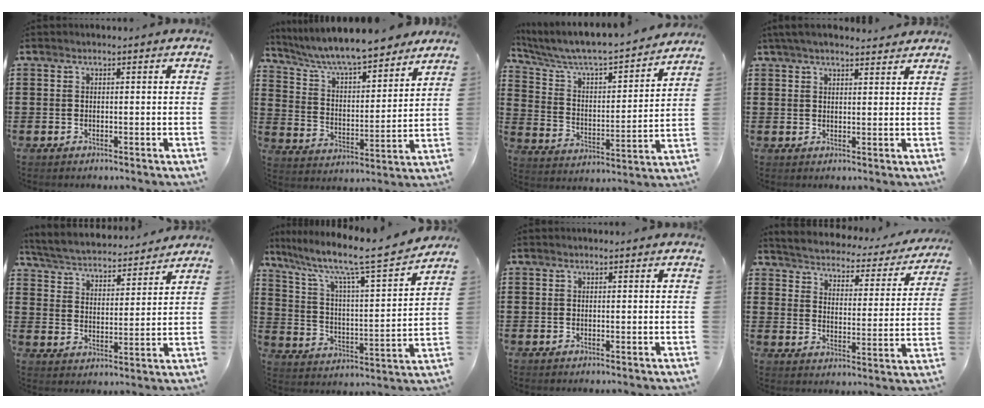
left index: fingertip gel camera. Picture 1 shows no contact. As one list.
[{"total": 7.4, "force": [6.9, 0.7, 2.8], "torque": [-0.082, -0.042, 0.118]}, {"total": 5.0, "force": [4.6, 0.5, 2.0], "torque": [-0.066, -0.048, 0.068]}, {"total": 3.5, "force": [3.1, 0.5, 1.5], "torque": [-0.038, 0.000, 0.059]}, {"total": 4.3, "force": [4.2, 0.0, 0.6], "torque": [-0.036, -0.033, 0.068]}, {"total": 9.1, "force": [7.5, 0.4, 5.1], "torque": [-0.125, -0.063, 0.113]}, {"total": 0.0}, {"total": 2.6, "force": [2.6, -0.1, 0.3], "torque": [-0.027, -0.031, 0.034]}]